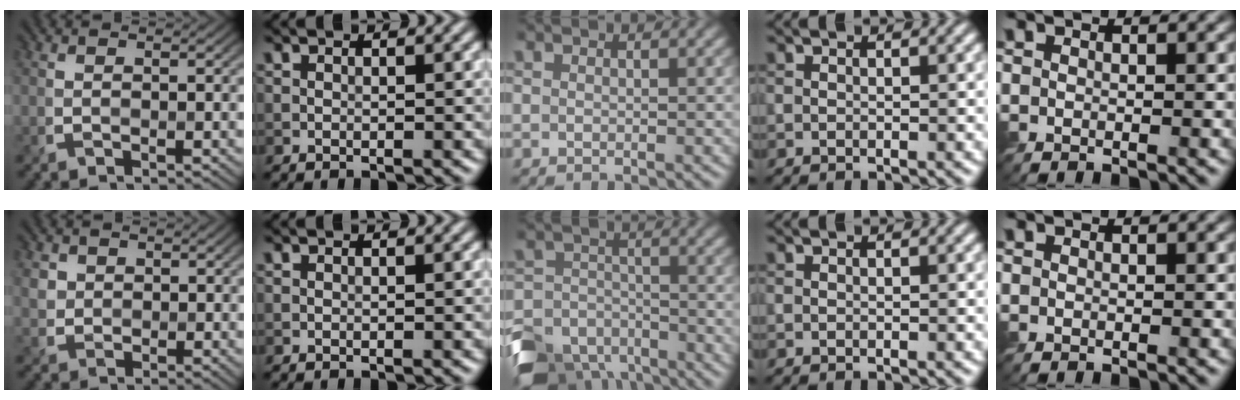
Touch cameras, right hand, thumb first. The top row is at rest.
{"thumb": {"total": 2.5, "force": [1.4, 2.0, 0.5], "torque": [-0.019, -0.003, 0.025]}, "middle": {"total": 8.6, "force": [-6.7, 4.6, 2.7], "torque": [-0.040, -0.011, -0.126]}}